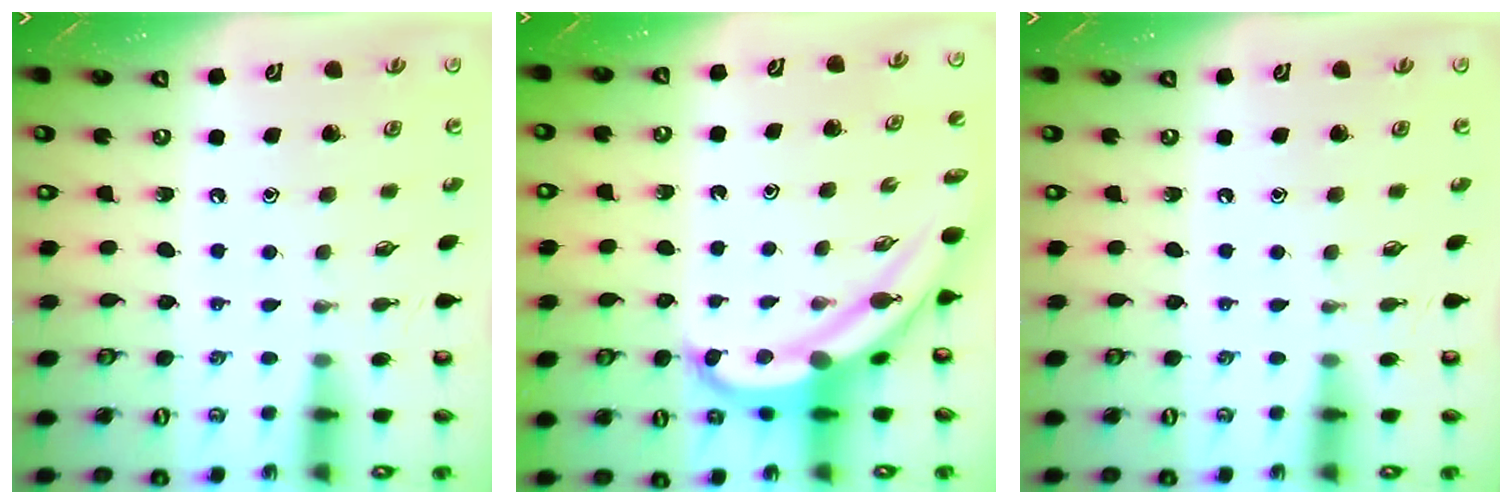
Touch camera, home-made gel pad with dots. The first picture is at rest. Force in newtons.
{"total": 6.4, "press": 6.3, "slide": 0.8}
{"total": 0.0}